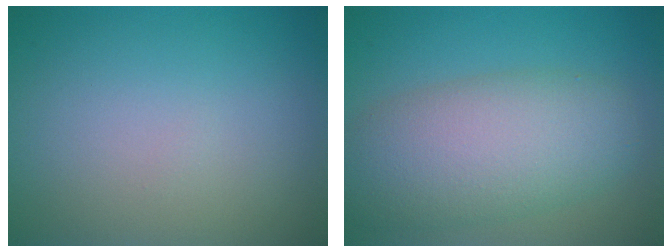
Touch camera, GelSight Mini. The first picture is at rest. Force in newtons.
{"total": 7.7, "press": 7.7, "slide": 0.6}